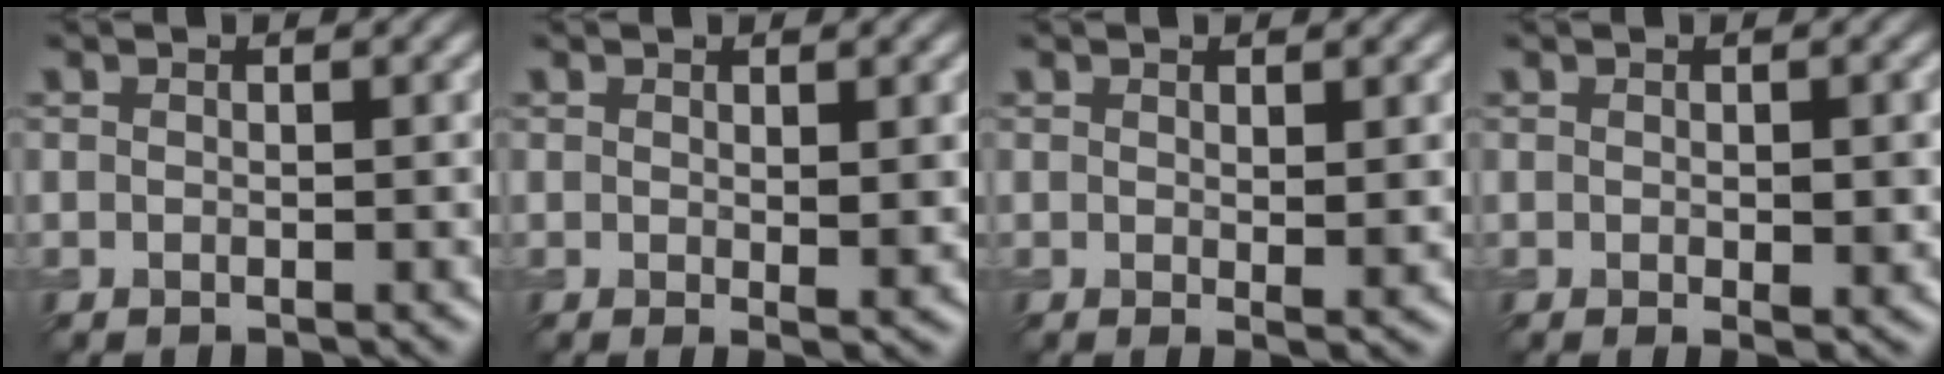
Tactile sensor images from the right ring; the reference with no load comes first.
{"total": 1.2, "force": [0.3, -0.1, 1.1], "torque": [-0.035, -0.003, 0.015]}
{"total": 0.8, "force": [0.3, -0.2, 0.8], "torque": [-0.030, -0.003, 0.015]}
{"total": 1.1, "force": [-0.1, 0.0, 1.1], "torque": [-0.034, -0.002, 0.009]}